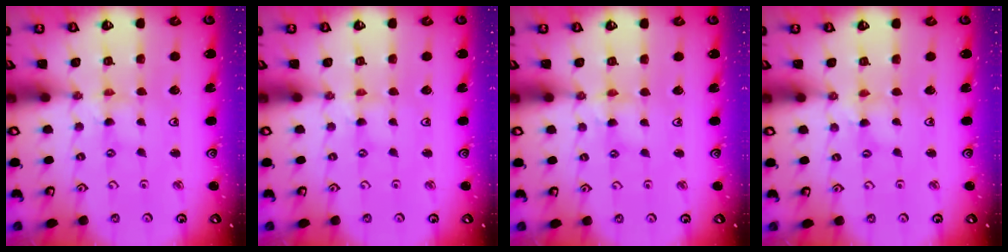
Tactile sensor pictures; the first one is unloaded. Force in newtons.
{"total": 0.0}
{"total": 3.8, "press": 3.8, "slide": 0.3}
{"total": 1.2, "press": 1.2, "slide": 0.3}